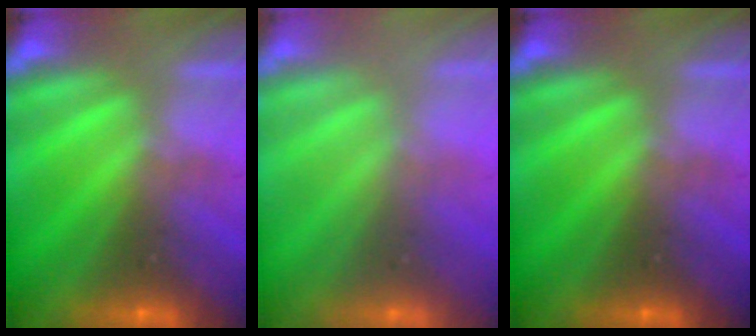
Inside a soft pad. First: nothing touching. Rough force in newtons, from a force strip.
{"total": 2.4}
{"total": 0.0}